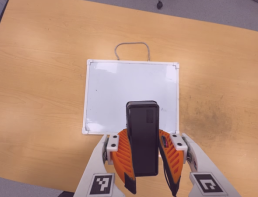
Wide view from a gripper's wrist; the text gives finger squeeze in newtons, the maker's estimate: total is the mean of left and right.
{"total": 8.1, "left": 7.6, "right": 8.6}